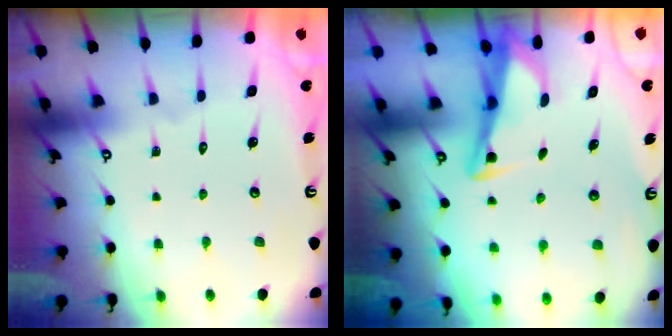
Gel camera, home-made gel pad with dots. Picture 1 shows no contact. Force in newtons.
{"total": 3.4, "press": 3.4, "slide": 0.4}